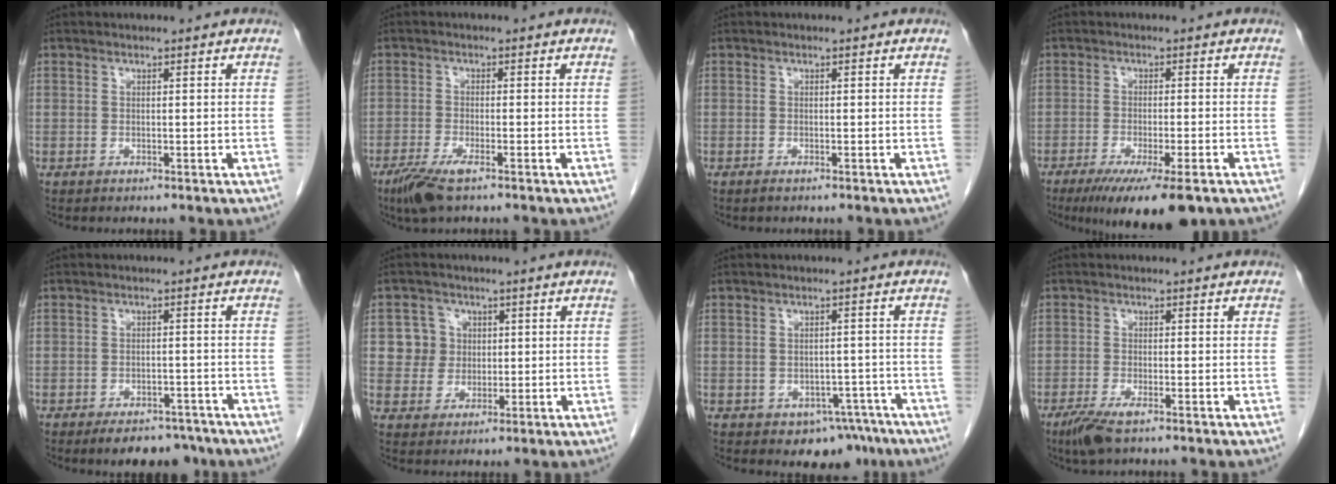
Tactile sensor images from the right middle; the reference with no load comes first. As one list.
[{"total": 4.9, "force": [-3.2, 0.9, 3.5], "torque": [-0.076, -0.011, -0.059]}, {"total": 0.6, "force": [-0.4, 0.0, 0.4], "torque": [-0.009, -0.001, -0.008]}, {"total": 11.1, "force": [-7.5, 1.4, 8.1], "torque": [-0.115, -0.024, -0.114]}, {"total": 6.5, "force": [-5.1, 3.0, 2.6], "torque": [-0.028, 0.003, -0.072]}, {"total": 2.6, "force": [0.6, 2.6, 0.3], "torque": [0.001, 0.006, 0.010]}, {"total": 5.9, "force": [-3.9, 3.8, 2.2], "torque": [-0.009, 0.011, -0.045]}, {"total": 4.1, "force": [-2.7, 0.9, 3.0], "torque": [-0.064, -0.009, -0.049]}]